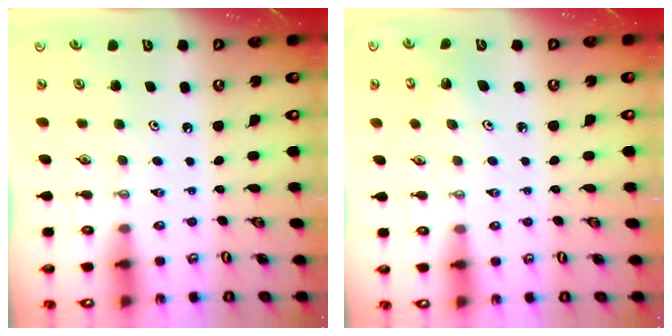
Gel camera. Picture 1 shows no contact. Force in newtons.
{"total": 3.3, "press": 3.3, "slide": 0.3}